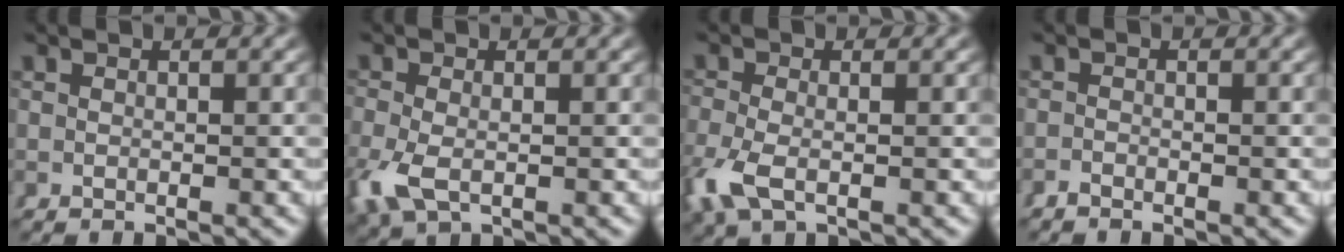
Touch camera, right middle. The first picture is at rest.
{"total": 3.0, "force": [-1.2, 1.7, 2.3], "torque": [-0.065, -0.017, -0.010]}
{"total": 2.9, "force": [-1.3, 1.2, 2.3], "torque": [-0.059, -0.010, -0.017]}
{"total": 1.2, "force": [-1.1, -0.5, -0.2], "torque": [0.015, -0.002, -0.021]}